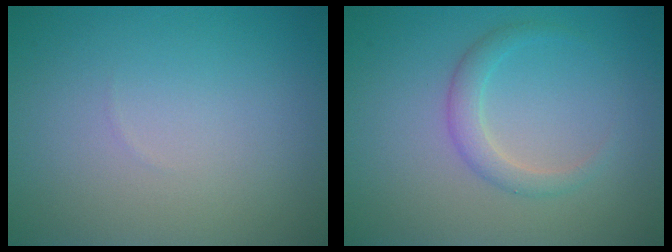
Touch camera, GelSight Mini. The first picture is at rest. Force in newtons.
{"total": 2.0, "press": 2.0, "slide": 0.0}